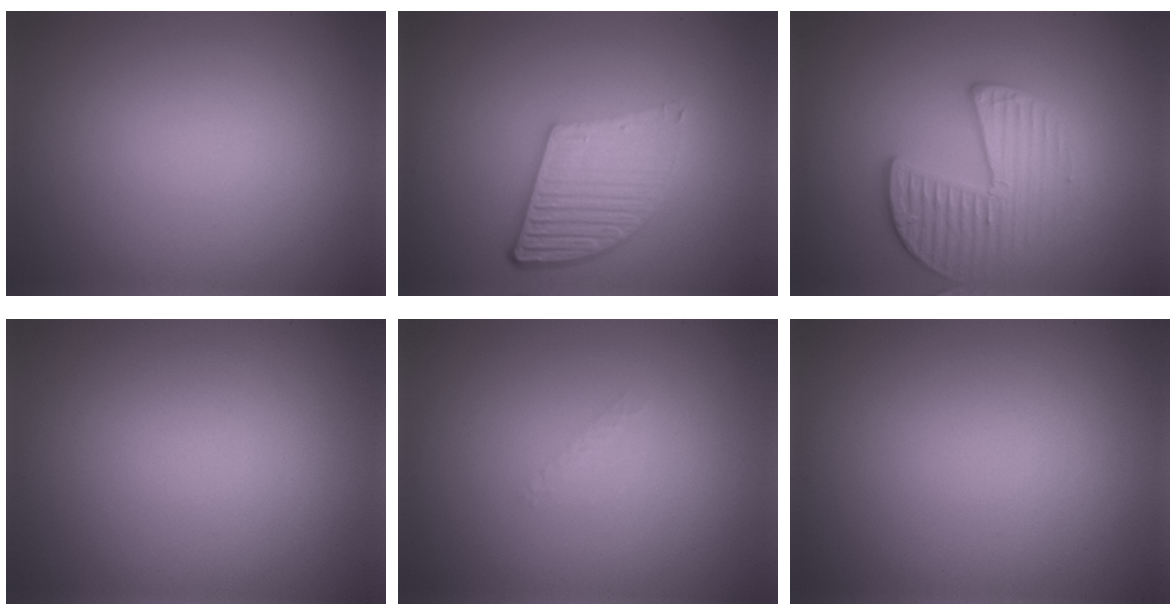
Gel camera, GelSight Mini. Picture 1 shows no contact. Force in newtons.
{"total": 5.6, "press": 3.9, "slide": 4.0}
{"total": 3.4, "press": 3.3, "slide": 1.0}
{"total": 0.0}
{"total": 0.6, "press": 0.6, "slide": 0.1}
{"total": 0.0}